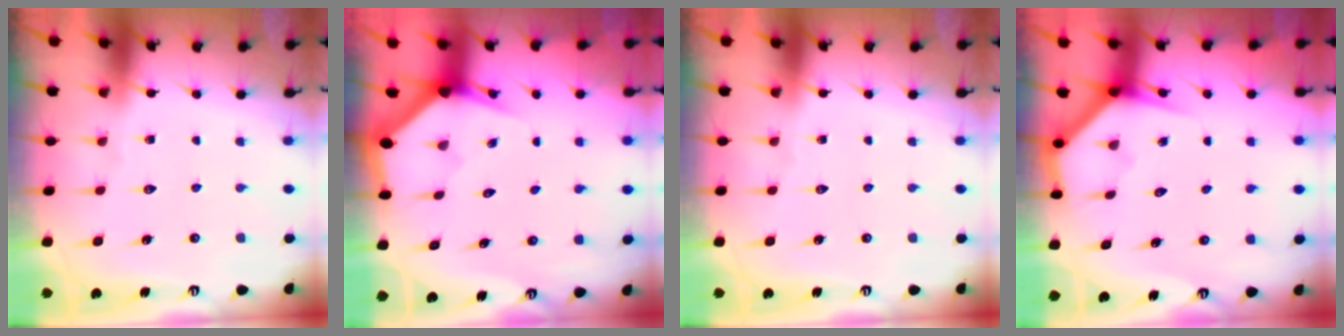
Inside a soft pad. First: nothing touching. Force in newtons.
{"total": 2.6, "press": 2.6, "slide": 0.0}
{"total": 0.0}
{"total": 3.9, "press": 3.9, "slide": 0.2}